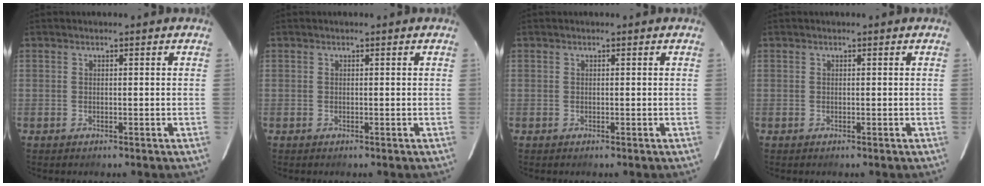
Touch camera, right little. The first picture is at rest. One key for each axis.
{"total": 0.0}
{"total": 0.0}
{"total": 0.0}